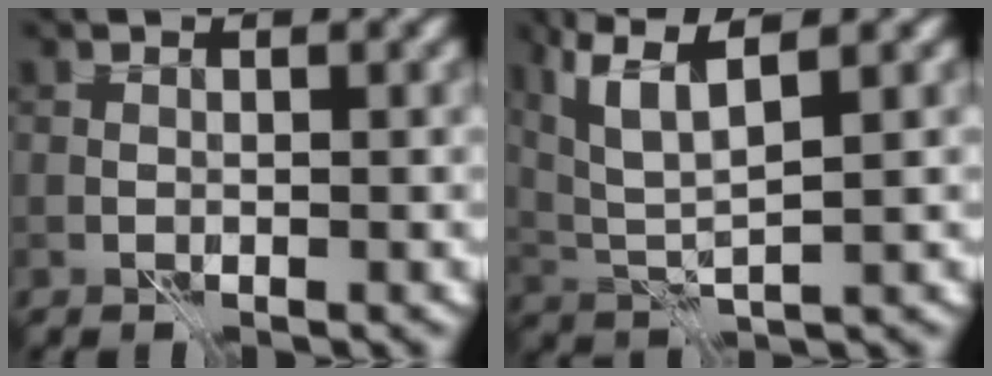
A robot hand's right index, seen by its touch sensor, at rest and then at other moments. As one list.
[{"total": 5.8, "force": [2.6, 1.5, 5.0], "torque": [-0.113, 0.005, 0.058]}]